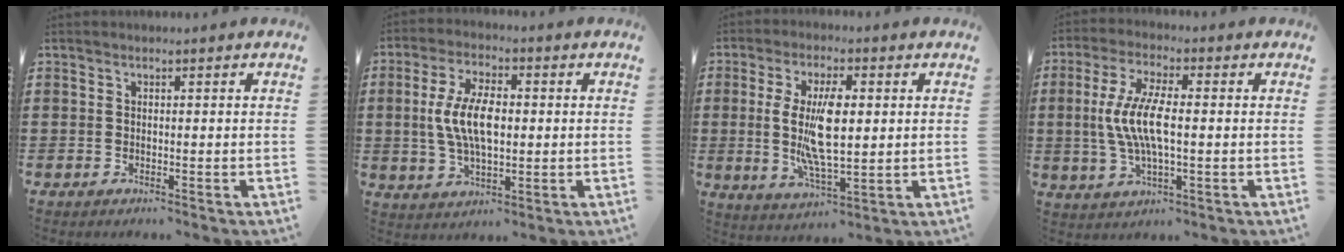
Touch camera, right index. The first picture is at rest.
{"total": 8.8, "force": [0.2, 4.1, 7.8], "torque": [-0.164, 0.007, -0.002]}
{"total": 9.9, "force": [0.9, 3.5, 9.2], "torque": [-0.200, -0.002, 0.009]}
{"total": 8.3, "force": [-0.2, 2.8, 7.8], "torque": [-0.174, -0.006, -0.014]}